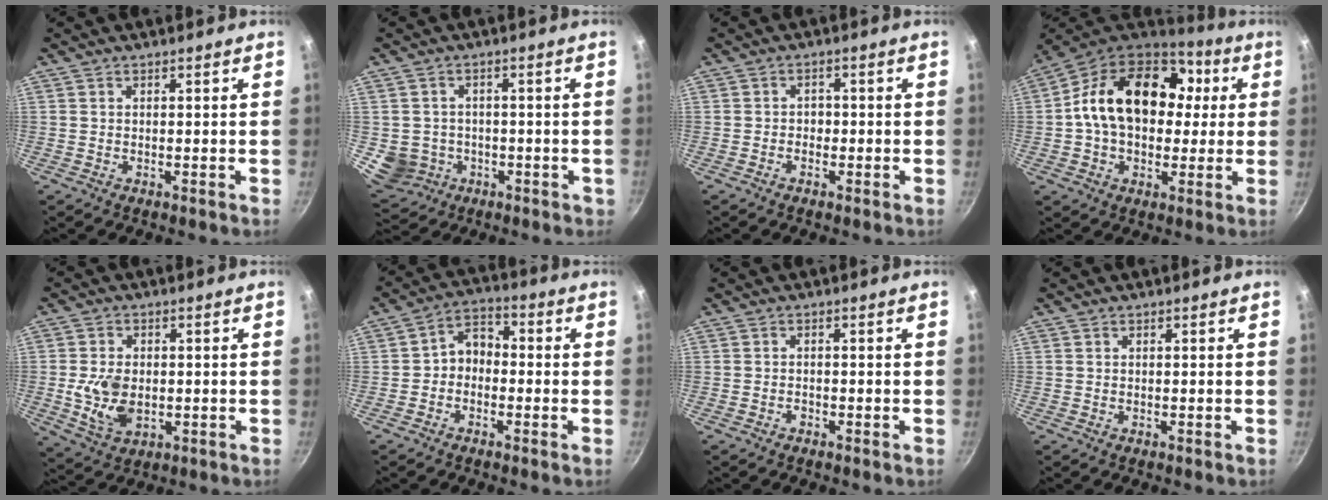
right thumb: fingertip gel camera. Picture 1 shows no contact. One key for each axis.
{"total": 7.5, "fx": -1.5, "fy": 6.9, "fz": 2.7, "tx": -0.027, "ty": 0.014, "tz": 0.000}
{"total": 1.9, "fx": -0.7, "fy": 1.5, "fz": 1.0, "tx": -0.005, "ty": 0.005, "tz": -0.011}
{"total": 22.5, "fx": 3.5, "fy": 15.7, "fz": 15.7, "tx": -0.238, "ty": 0.031, "tz": 0.047}
{"total": 8.7, "fx": -0.5, "fy": 5.9, "fz": 6.4, "tx": -0.116, "ty": -0.008, "tz": -0.002}
{"total": 5.6, "fx": -1.0, "fy": 4.3, "fz": 3.5, "tx": -0.032, "ty": 0.027, "tz": -0.030}
{"total": 0.7, "fx": -0.6, "fy": 0.2, "fz": 0.3, "tx": -0.010, "ty": 0.007, "tz": -0.011}
{"total": 0.0}